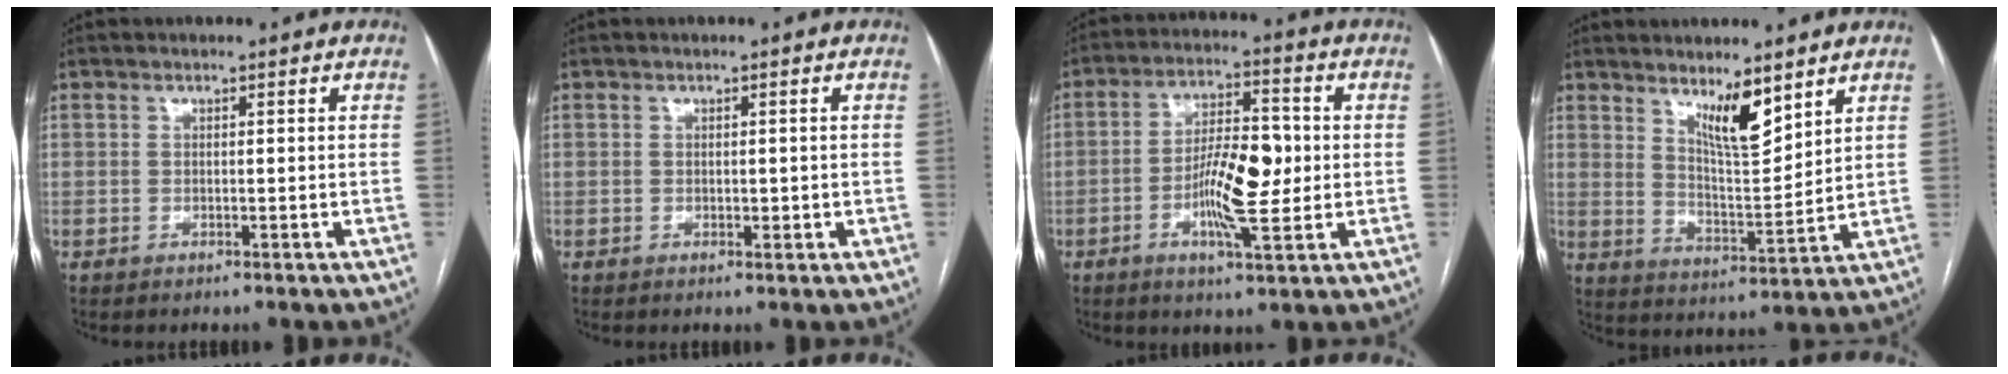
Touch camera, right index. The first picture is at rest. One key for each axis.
{"total": 1.2, "fx": -0.1, "fy": 0.7, "fz": 0.9, "tx": -0.012, "ty": 0.000, "tz": 0.001}
{"total": 10.6, "fx": -1.5, "fy": 2.8, "fz": 10.1, "tx": -0.182, "ty": 0.007, "tz": -0.026}
{"total": 7.7, "fx": 5.3, "fy": 1.4, "fz": 5.5, "tx": -0.099, "ty": -0.014, "tz": 0.098}